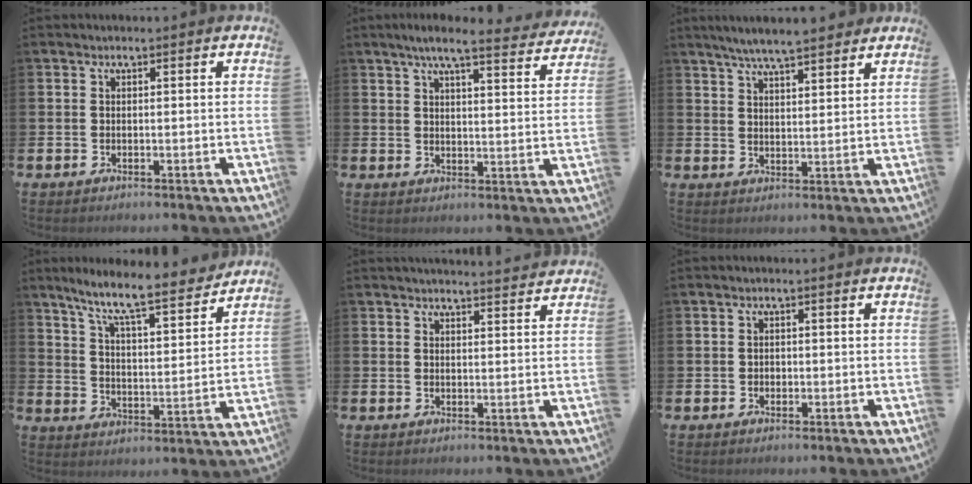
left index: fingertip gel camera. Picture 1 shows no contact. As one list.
[{"total": 6.5, "force": [5.8, 0.6, 2.8], "torque": [-0.052, -0.030, 0.096]}, {"total": 5.8, "force": [5.5, 0.2, 1.7], "torque": [-0.047, -0.022, 0.099]}, {"total": 9.0, "force": [8.1, 0.7, 3.9], "torque": [-0.105, -0.055, 0.135]}, {"total": 2.8, "force": [2.8, -0.1, -0.1], "torque": [0.004, -0.019, 0.050]}, {"total": 0.7, "force": [-0.1, 0.7, 0.2], "torque": [-0.003, 0.005, -0.004]}]